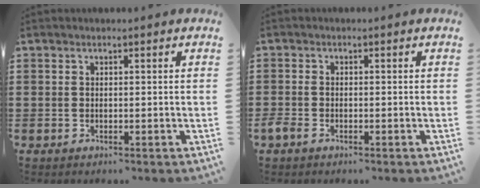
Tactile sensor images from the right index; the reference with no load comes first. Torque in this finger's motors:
{"motor_torque": [-0.24, 0.26, -0.06, -0.05]}